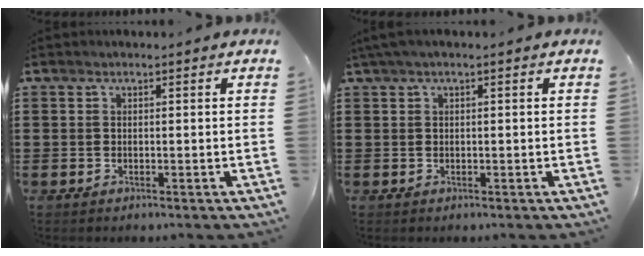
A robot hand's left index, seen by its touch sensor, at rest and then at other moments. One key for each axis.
{"total": 1.0, "fx": -0.1, "fy": 0.0, "fz": 1.0, "tx": -0.016, "ty": -0.002, "tz": -0.001}